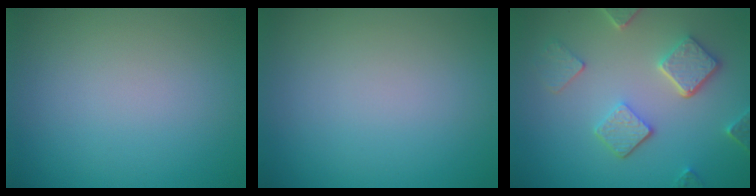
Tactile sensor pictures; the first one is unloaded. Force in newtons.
{"total": 0.0}
{"total": 4.9, "press": 3.9, "slide": 3.1}